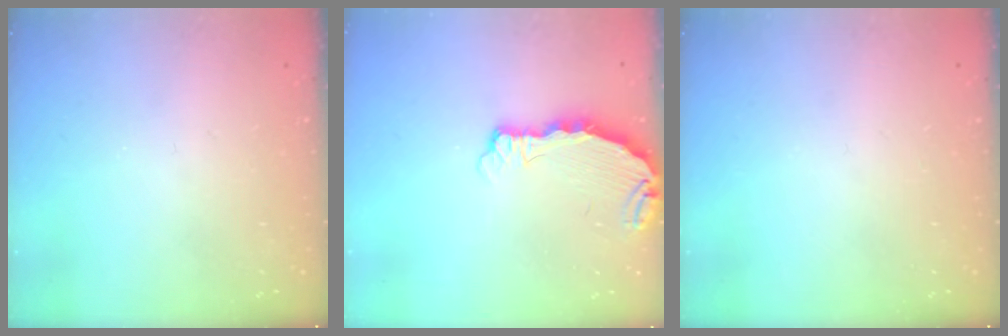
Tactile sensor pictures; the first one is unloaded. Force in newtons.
{"total": 5.2, "press": 5.2, "slide": 0.1}
{"total": 0.0}